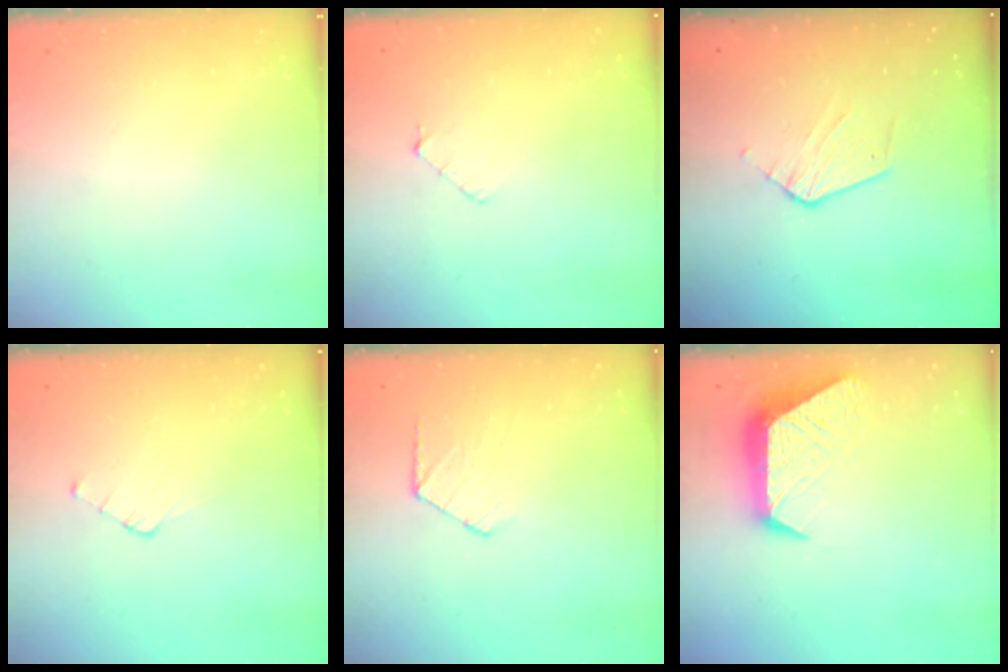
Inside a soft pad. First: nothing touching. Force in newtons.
{"total": 3.5, "press": 3.5, "slide": 0.3}
{"total": 7.1, "press": 7.1, "slide": 0.4}
{"total": 2.5, "press": 2.5, "slide": 0.3}
{"total": 5.2, "press": 5.2, "slide": 0.5}
{"total": 11.7, "press": 11.7, "slide": 0.9}